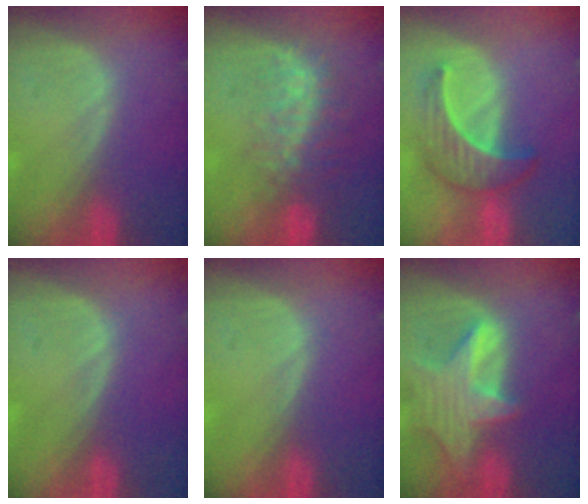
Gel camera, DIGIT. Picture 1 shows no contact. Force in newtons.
{"total": 8.3, "press": 6.9, "slide": 4.5}
{"total": 6.8, "press": 6.1, "slide": 3.0}
{"total": 0.0}
{"total": 0.0}
{"total": 7.9, "press": 7.2, "slide": 3.2}